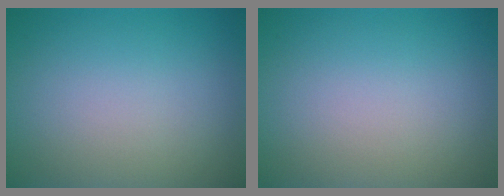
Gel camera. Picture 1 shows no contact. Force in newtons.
{"total": 0.0}